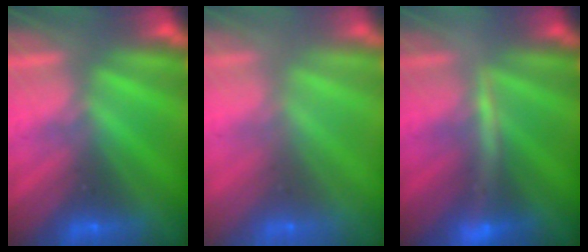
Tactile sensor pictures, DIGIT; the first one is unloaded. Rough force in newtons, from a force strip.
{"total": 7.6}
{"total": 2.6}